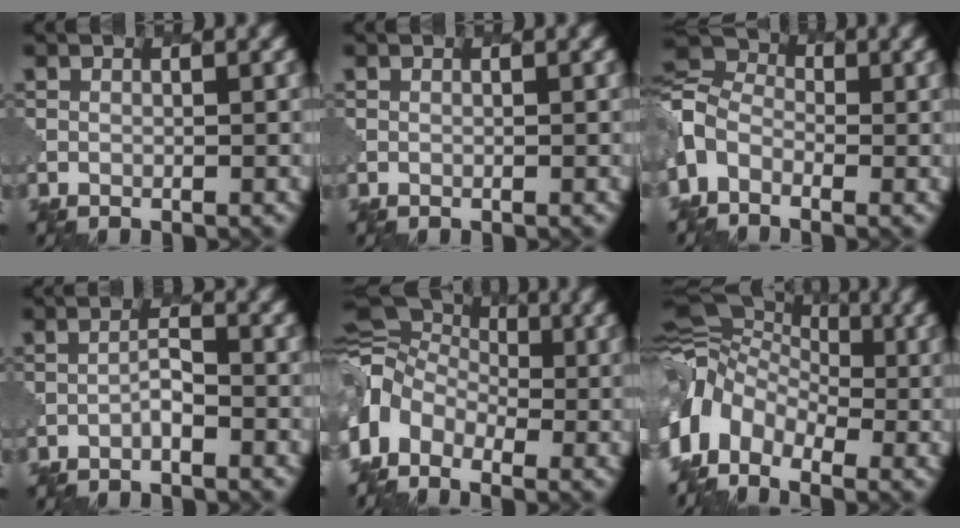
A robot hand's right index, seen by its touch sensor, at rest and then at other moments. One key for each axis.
{"total": 0.0}
{"total": 5.0, "fx": -1.6, "fy": 3.5, "fz": 3.1, "tx": -0.068, "ty": 0.005, "tz": -0.053}
{"total": 1.0, "fx": -0.5, "fy": 0.1, "fz": 0.8, "tx": -0.015, "ty": 0.006, "tz": -0.011}
{"total": 8.0, "fx": -2.1, "fy": 5.9, "fz": 4.9, "tx": -0.077, "ty": -0.002, "tz": -0.038}
{"total": 9.1, "fx": -3.0, "fy": 6.3, "fz": 5.7, "tx": -0.116, "ty": -0.003, "tz": -0.070}